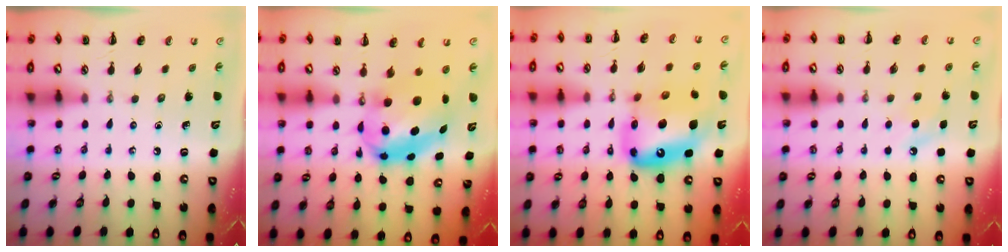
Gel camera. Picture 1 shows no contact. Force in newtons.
{"total": 8.8, "press": 8.6, "slide": 1.9}
{"total": 16.9, "press": 16.3, "slide": 4.5}
{"total": 5.6, "press": 5.4, "slide": 1.5}